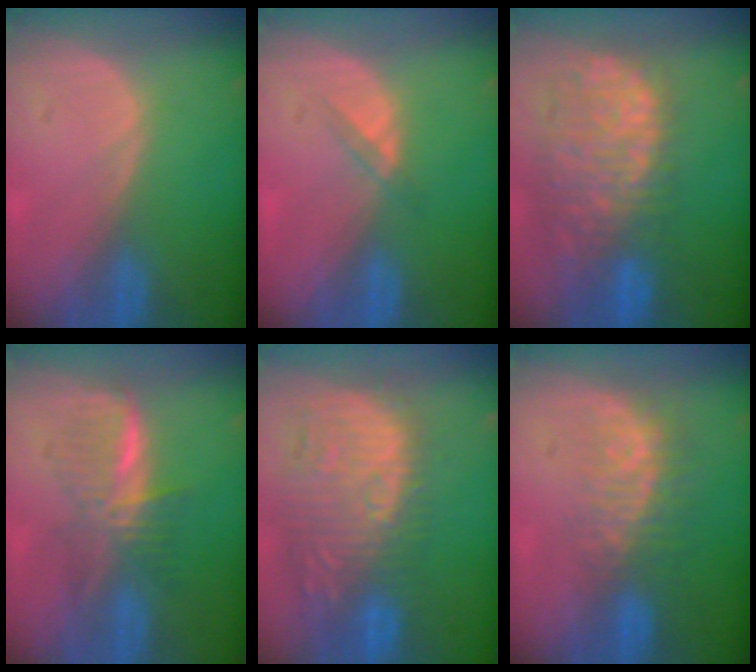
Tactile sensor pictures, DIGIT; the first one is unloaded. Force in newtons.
{"total": 1.8, "press": 1.4, "slide": 1.0}
{"total": 12.6, "press": 10.3, "slide": 7.2}
{"total": 5.9, "press": 5.8, "slide": 1.1}
{"total": 12.7, "press": 11.6, "slide": 5.1}
{"total": 8.1, "press": 7.0, "slide": 4.2}